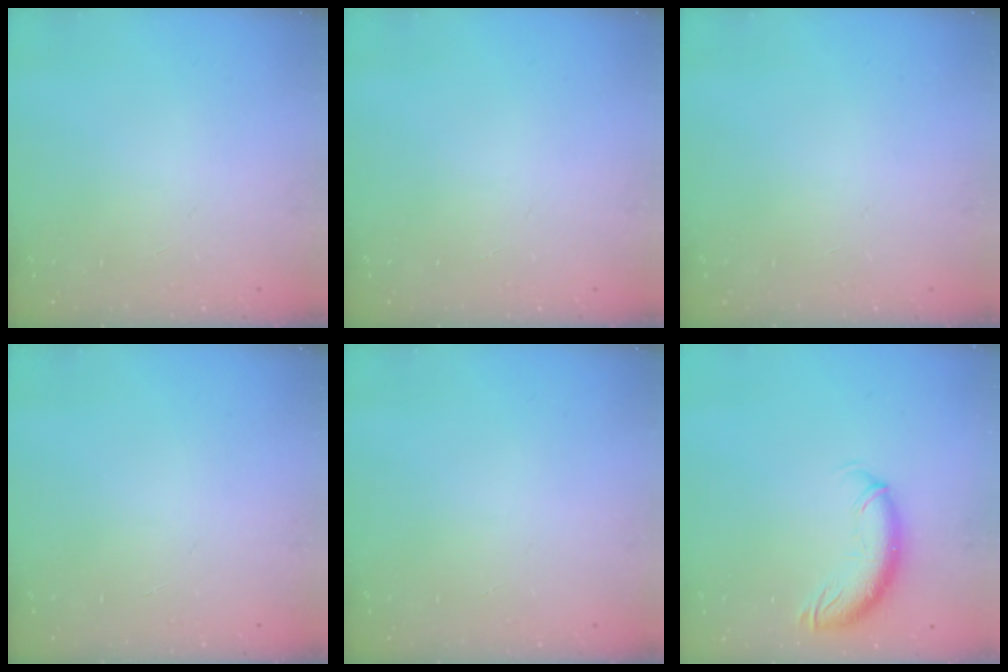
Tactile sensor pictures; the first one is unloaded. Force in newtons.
{"total": 0.0}
{"total": 0.0}
{"total": 0.0}
{"total": 0.0}
{"total": 11.0, "press": 11.0, "slide": 0.9}